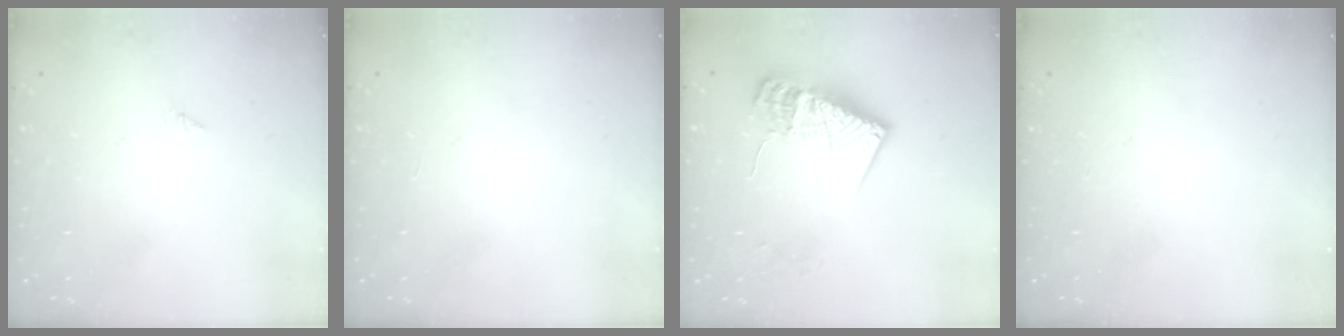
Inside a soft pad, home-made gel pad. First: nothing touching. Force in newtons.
{"total": 0.0}
{"total": 14.7, "press": 14.6, "slide": 1.7}
{"total": 0.0}